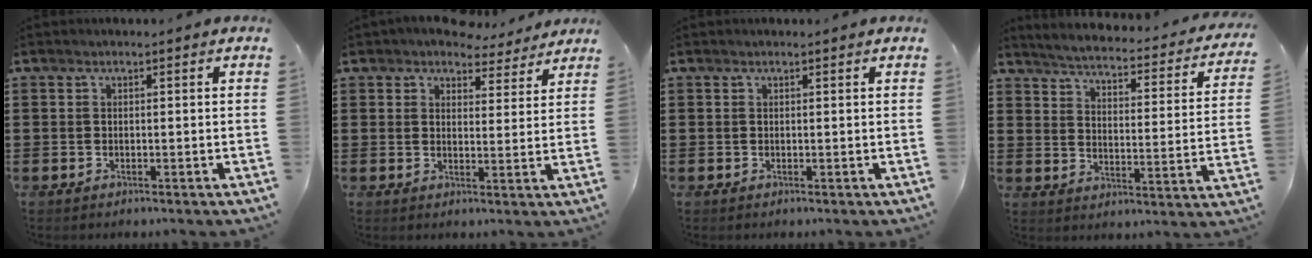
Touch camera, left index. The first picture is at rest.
{"total": 5.1, "force": [4.8, 1.5, 1.1], "torque": [-0.031, -0.013, 0.088]}
{"total": 0.0}
{"total": 3.3, "force": [3.1, -0.3, 1.1], "torque": [-0.042, -0.030, 0.042]}